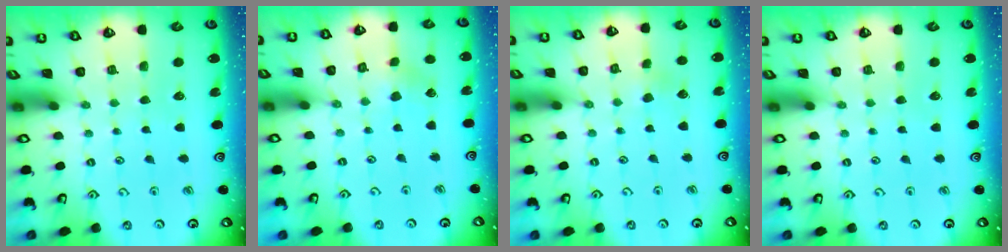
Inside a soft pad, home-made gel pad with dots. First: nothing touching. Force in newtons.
{"total": 2.5, "press": 2.4, "slide": 0.8}
{"total": 1.8, "press": 1.7, "slide": 0.4}
{"total": 0.0}